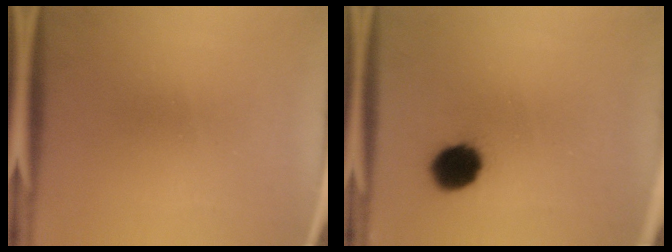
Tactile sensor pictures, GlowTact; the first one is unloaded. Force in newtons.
{"total": 9.1}